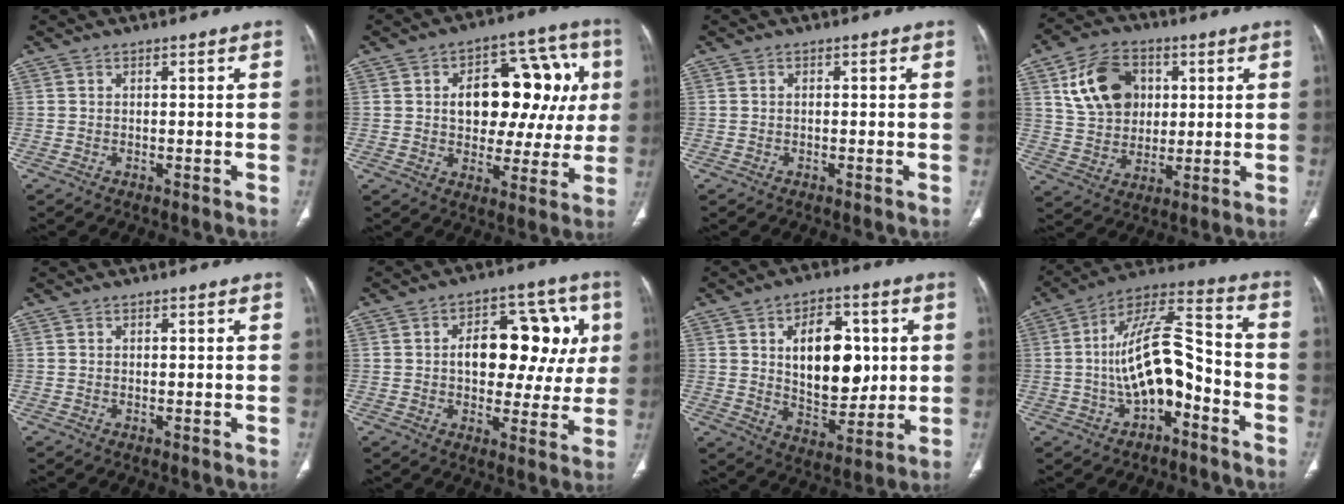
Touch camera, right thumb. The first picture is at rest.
{"total": 19.1, "force": [3.4, 11.4, 15.0], "torque": [-0.149, 0.029, 0.052]}
{"total": 0.0}
{"total": 14.1, "force": [4.3, 10.7, 8.1], "torque": [-0.113, -0.001, 0.078]}
{"total": 0.0}
{"total": 17.4, "force": [2.8, 10.4, 13.6], "torque": [-0.132, 0.023, 0.043]}
{"total": 15.8, "force": [2.8, 9.7, 12.2], "torque": [-0.134, -0.014, 0.049]}
{"total": 15.4, "force": [-4.0, 7.4, 12.9], "torque": [-0.219, 0.058, -0.070]}